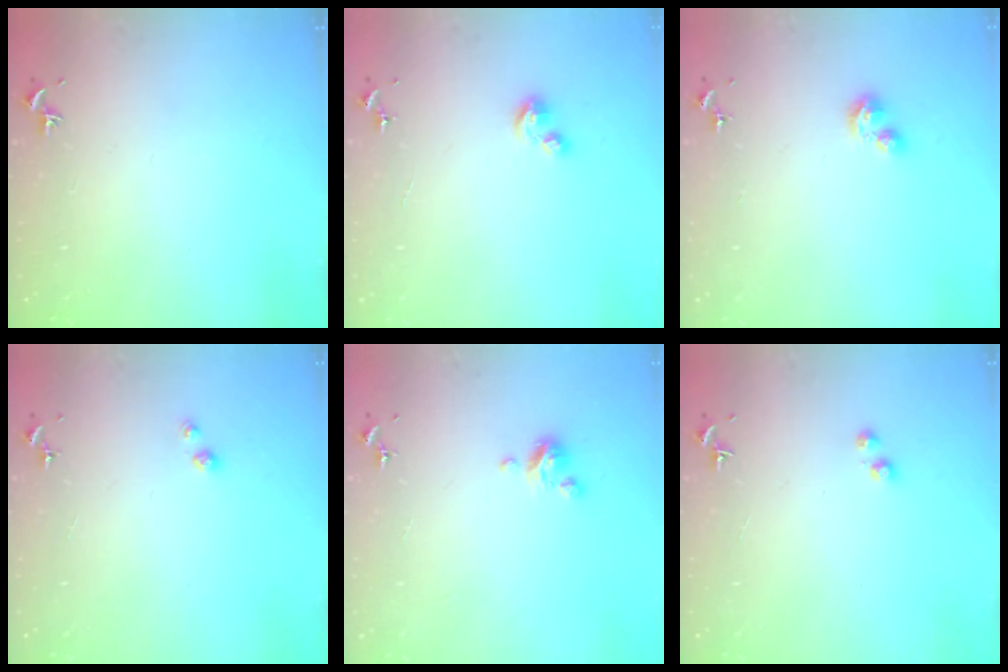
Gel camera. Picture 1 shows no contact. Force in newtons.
{"total": 5.3, "press": 5.3, "slide": 0.3}
{"total": 4.0, "press": 4.0, "slide": 0.5}
{"total": 3.1, "press": 3.1, "slide": 0.3}
{"total": 4.8, "press": 4.8, "slide": 0.3}
{"total": 2.7, "press": 2.6, "slide": 0.9}